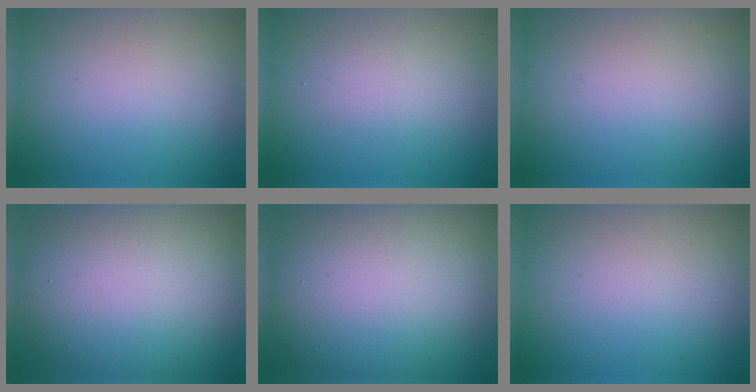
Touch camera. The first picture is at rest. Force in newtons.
{"total": 1.5, "press": 1.5, "slide": 0.1}
{"total": 0.0}
{"total": 13.4, "press": 13.4, "slide": 1.0}
{"total": 15.1, "press": 15.1, "slide": 1.4}
{"total": 0.0}